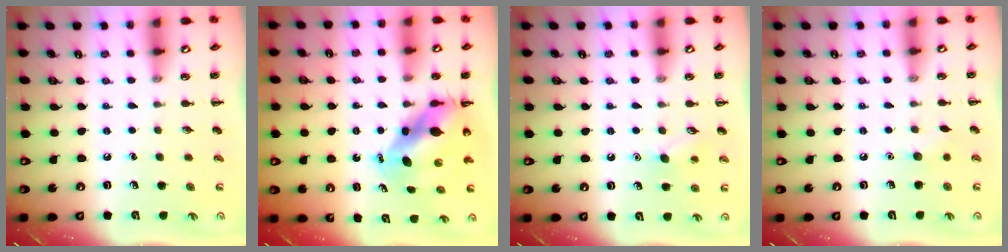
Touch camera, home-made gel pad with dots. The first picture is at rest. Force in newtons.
{"total": 9.3, "press": 9.0, "slide": 2.4}
{"total": 8.6, "press": 8.3, "slide": 2.1}
{"total": 5.1, "press": 5.0, "slide": 1.1}